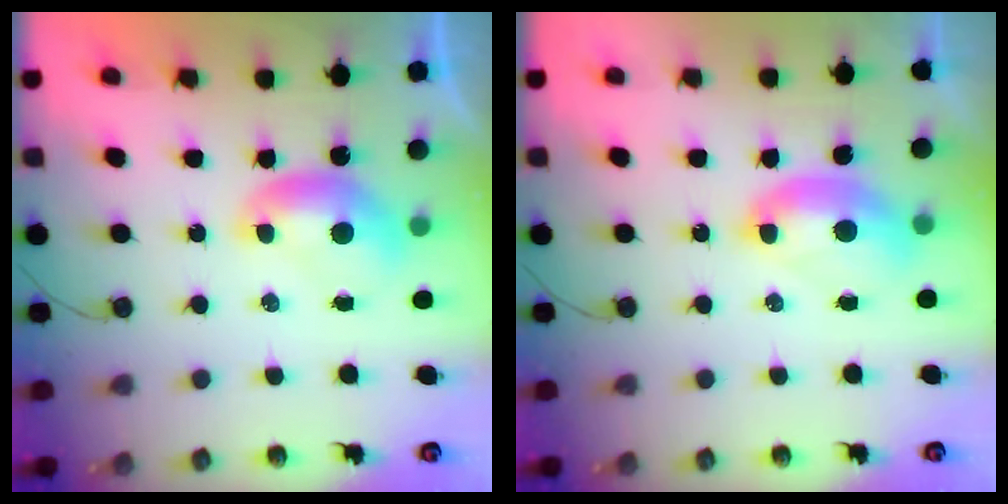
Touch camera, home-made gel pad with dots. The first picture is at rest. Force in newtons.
{"total": 2.5, "press": 2.4, "slide": 0.6}